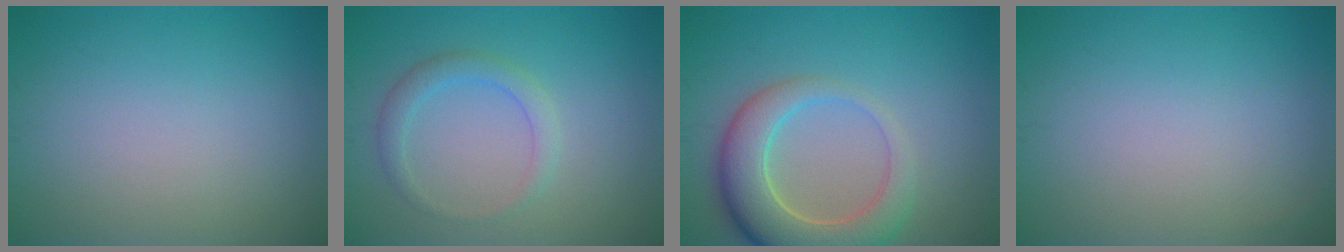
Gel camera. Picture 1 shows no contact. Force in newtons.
{"total": 2.2, "press": 2.2, "slide": 0.1}
{"total": 6.8, "press": 6.8, "slide": 0.8}
{"total": 0.0}